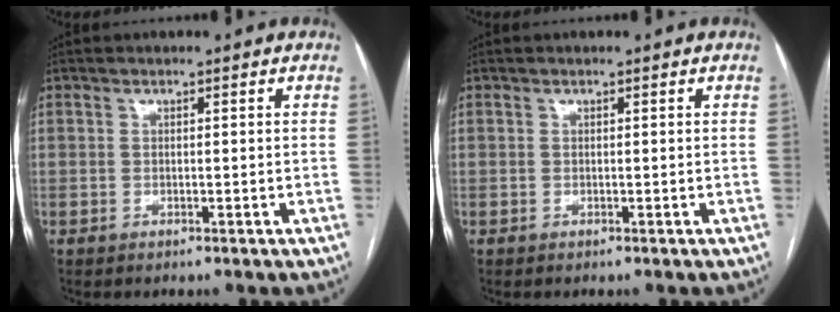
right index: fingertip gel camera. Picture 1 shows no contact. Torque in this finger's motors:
{"motor_torque": [0.01, 0.00, 0.00, 0.01]}